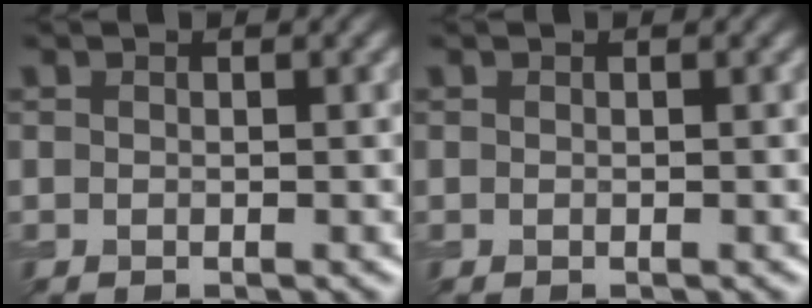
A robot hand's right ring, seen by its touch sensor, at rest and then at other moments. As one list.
[{"total": 0.0}]